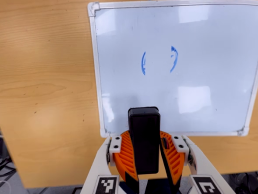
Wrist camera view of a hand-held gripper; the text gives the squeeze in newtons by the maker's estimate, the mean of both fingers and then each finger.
{"total": 11.5, "left": 10.4, "right": 12.6}